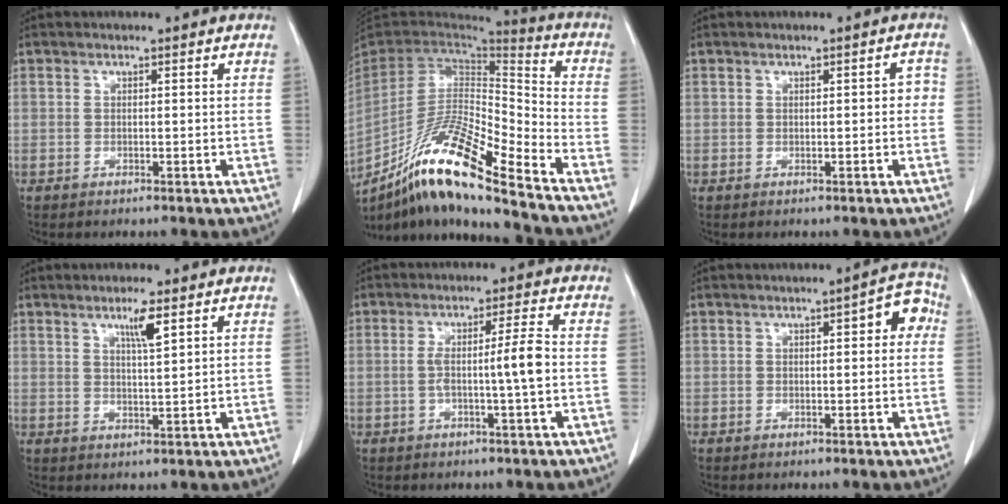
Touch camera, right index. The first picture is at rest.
{"total": 18.9, "force": [-13.3, 1.0, 13.4], "torque": [-0.262, -0.019, -0.245]}
{"total": 1.4, "force": [0.1, 0.7, 1.3], "torque": [-0.007, 0.011, 0.001]}
{"total": 4.0, "force": [2.3, 0.0, 3.3], "torque": [-0.058, -0.007, 0.041]}
{"total": 5.3, "force": [-0.7, -0.7, 5.2], "torque": [-0.089, 0.008, -0.011]}
{"total": 4.6, "force": [1.2, 1.5, 4.2], "torque": [-0.042, 0.019, 0.009]}